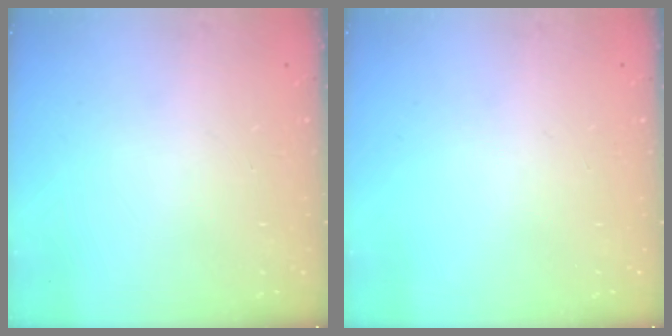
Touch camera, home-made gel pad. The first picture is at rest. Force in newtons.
{"total": 0.0}